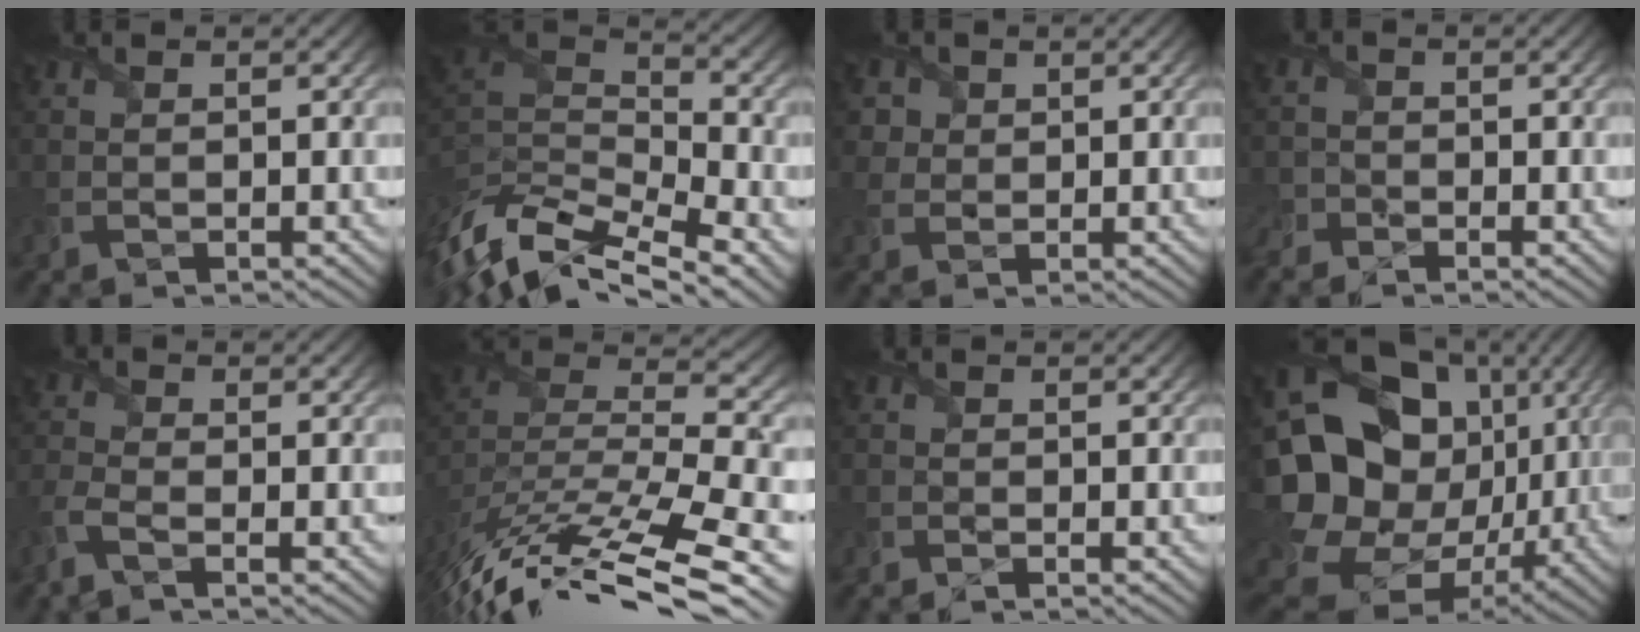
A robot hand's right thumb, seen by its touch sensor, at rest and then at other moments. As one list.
[{"total": 11.6, "force": [-6.2, 4.9, 8.5], "torque": [-0.201, -0.005, -0.113]}, {"total": 3.3, "force": [1.6, 2.8, 0.7], "torque": [-0.047, -0.008, 0.031]}, {"total": 2.6, "force": [-2.2, 1.1, 0.5], "torque": [-0.013, -0.002, -0.050]}, {"total": 3.1, "force": [-2.0, 0.8, 2.2], "torque": [-0.066, -0.004, -0.053]}, {"total": 14.0, "force": [-9.1, 3.8, 9.9], "torque": [-0.198, 0.000, -0.134]}, {"total": 1.2, "force": [-1.1, 0.1, 0.3], "torque": [-0.008, -0.005, -0.026]}, {"total": 21.4, "force": [0.4, 16.8, 13.3], "torque": [-0.312, -0.032, 0.033]}]